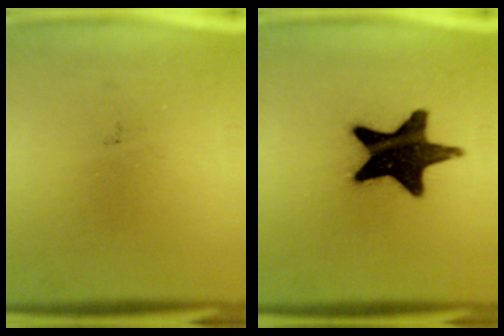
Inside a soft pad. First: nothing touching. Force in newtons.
{"total": 18.6}